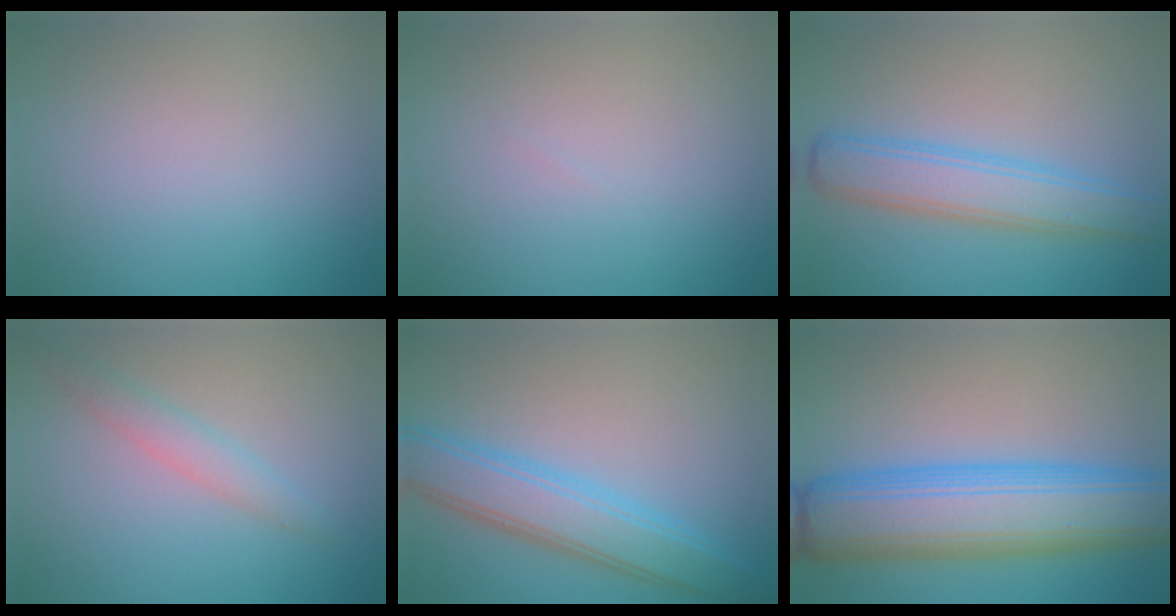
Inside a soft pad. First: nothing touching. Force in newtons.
{"total": 0.0}
{"total": 4.8, "press": 4.8, "slide": 0.1}
{"total": 2.0, "press": 2.0, "slide": 0.2}
{"total": 5.5, "press": 5.5, "slide": 0.2}
{"total": 11.2, "press": 11.2, "slide": 0.1}